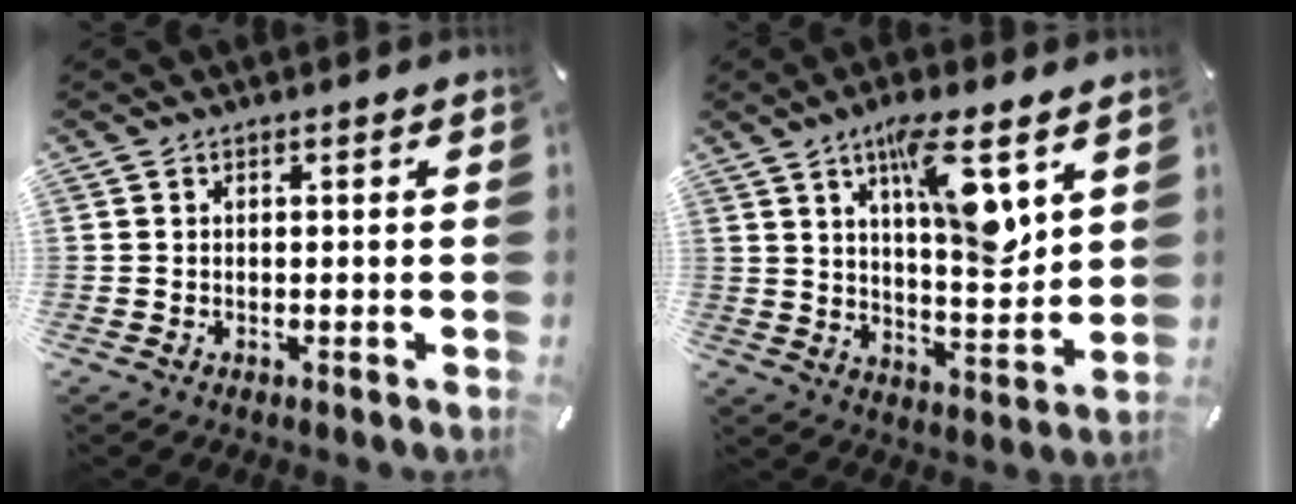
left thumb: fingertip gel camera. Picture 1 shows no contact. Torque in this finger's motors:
{"motor_torque": [2.48, 2.53, 1.25, -1.52, 0.50]}